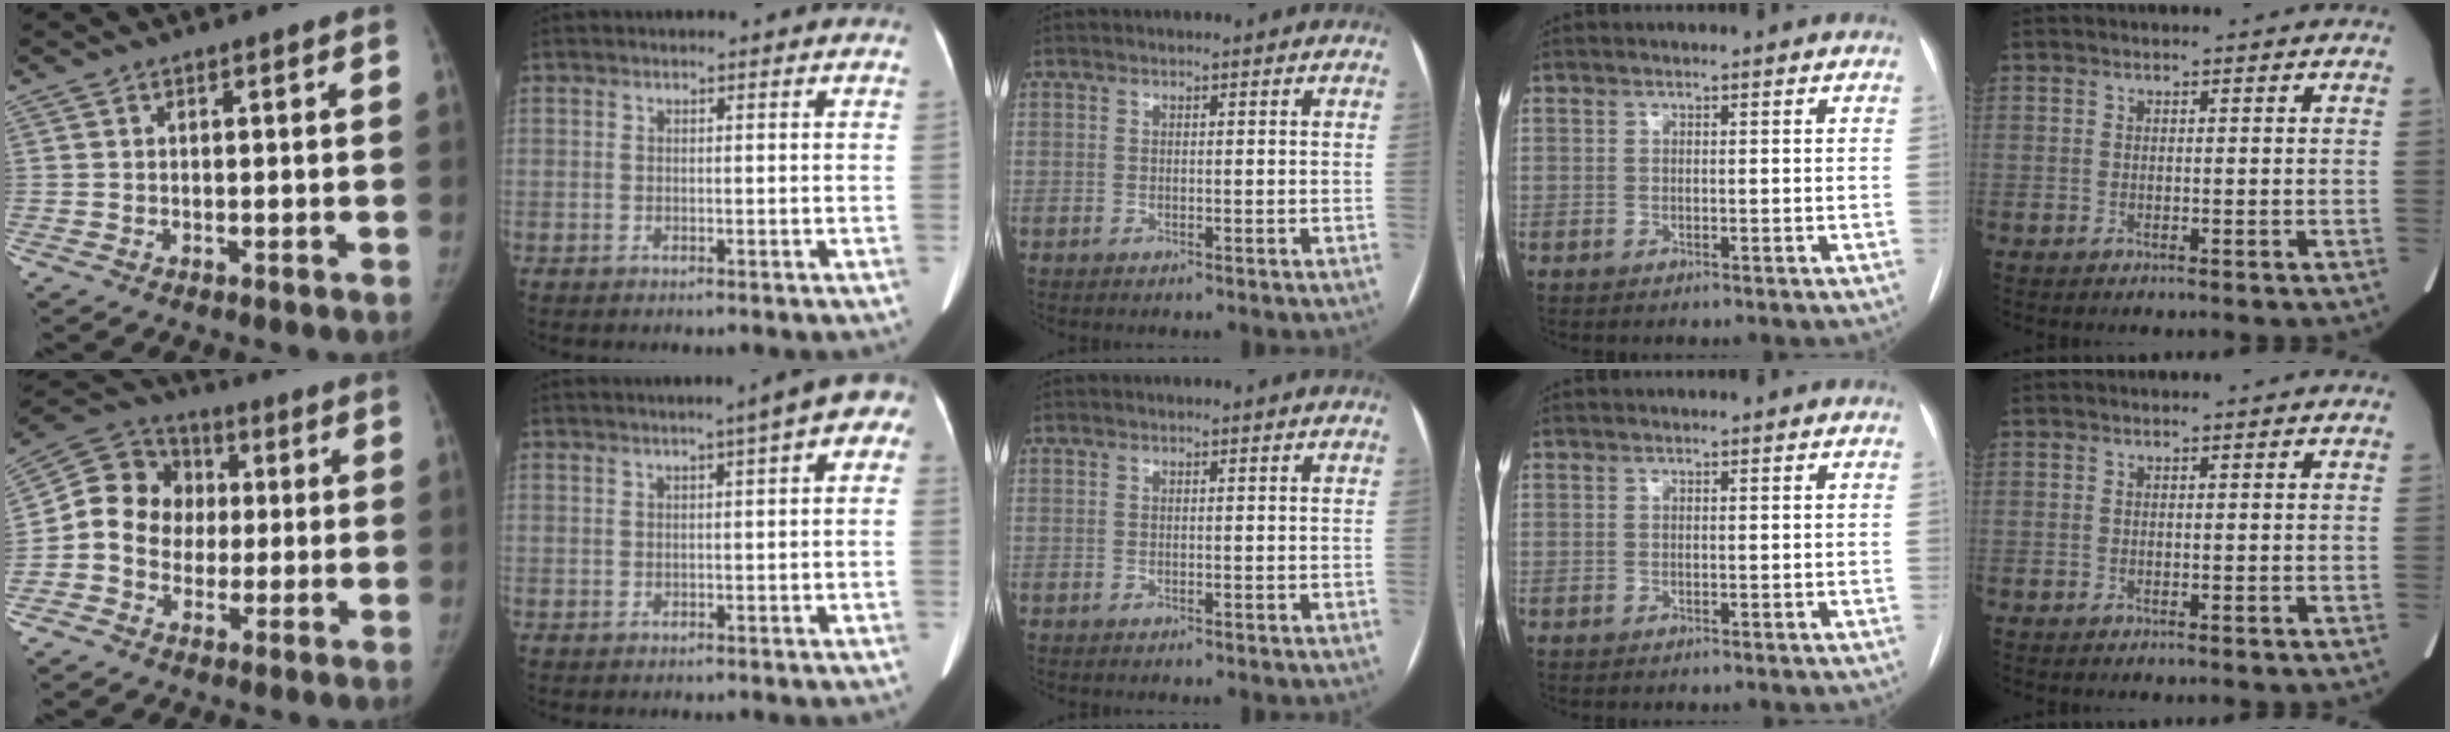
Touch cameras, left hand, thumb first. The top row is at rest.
{"thumb": {"total": 12.3, "force": [-0.1, 11.0, 5.5], "torque": [-0.075, 0.029, -0.013]}, "index": {"total": 6.4, "force": [3.0, 1.3, 5.5], "torque": [-0.058, 0.022, 0.021]}}